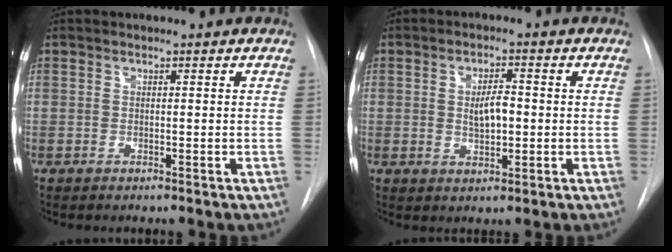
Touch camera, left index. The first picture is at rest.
{"total": 4.1, "force": [-0.4, 1.5, 3.8], "torque": [-0.063, -0.004, -0.003]}